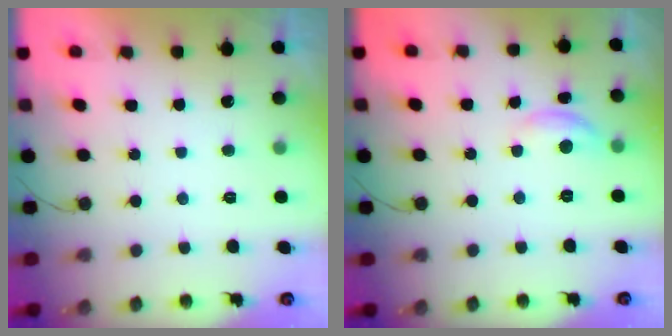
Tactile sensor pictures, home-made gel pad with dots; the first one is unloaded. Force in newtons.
{"total": 6.5, "press": 6.5, "slide": 0.3}